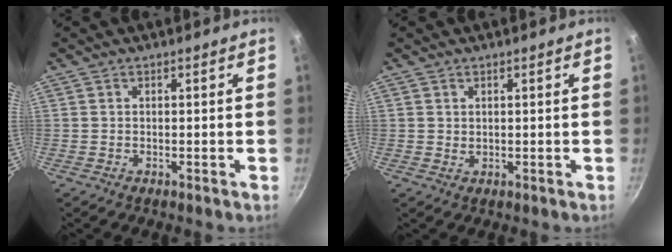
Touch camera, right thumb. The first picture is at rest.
{"total": 0.7, "force": [0.4, 0.5, 0.2], "torque": [0.000, -0.005, 0.007]}